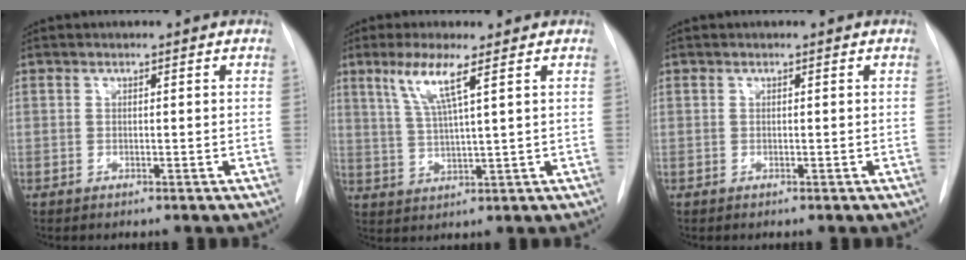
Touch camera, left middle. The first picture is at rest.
{"total": 6.3, "force": [3.3, -0.4, 5.4], "torque": [-0.111, -0.004, 0.066]}
{"total": 0.0}